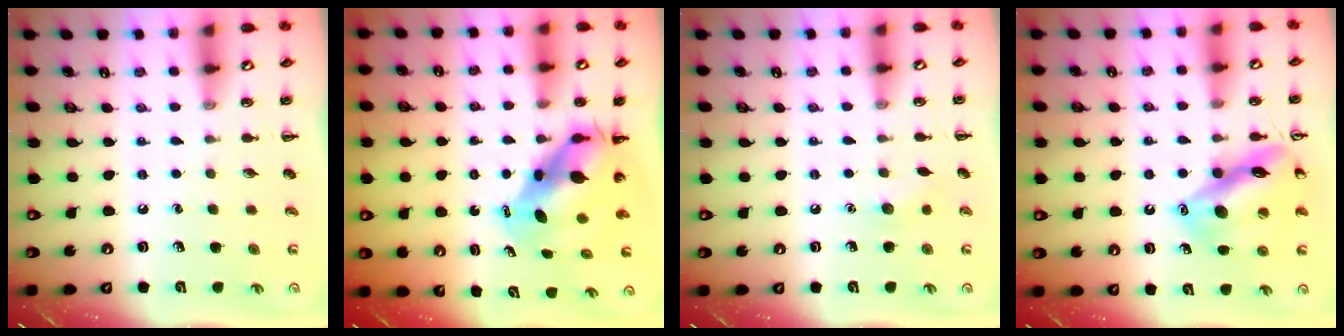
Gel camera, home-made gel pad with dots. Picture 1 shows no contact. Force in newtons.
{"total": 7.8, "press": 7.5, "slide": 2.0}
{"total": 5.3, "press": 5.1, "slide": 1.6}
{"total": 15.5, "press": 15.3, "slide": 1.8}